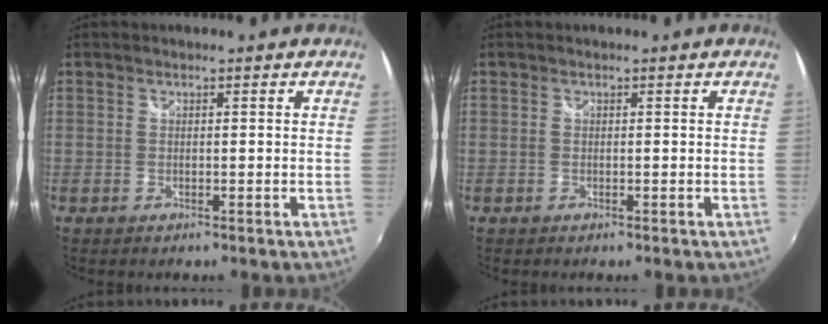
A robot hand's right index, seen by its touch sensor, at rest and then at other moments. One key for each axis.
{"total": 0.0}